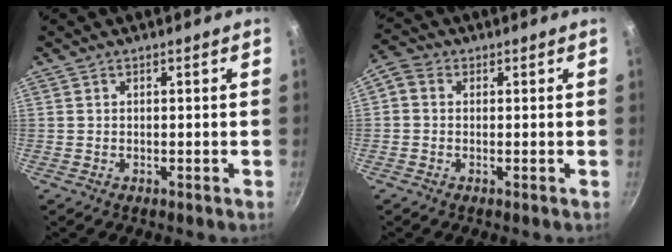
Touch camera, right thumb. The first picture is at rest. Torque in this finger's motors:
{"motor_torque": [0.54, 1.48, 0.66, -0.52, 0.08]}